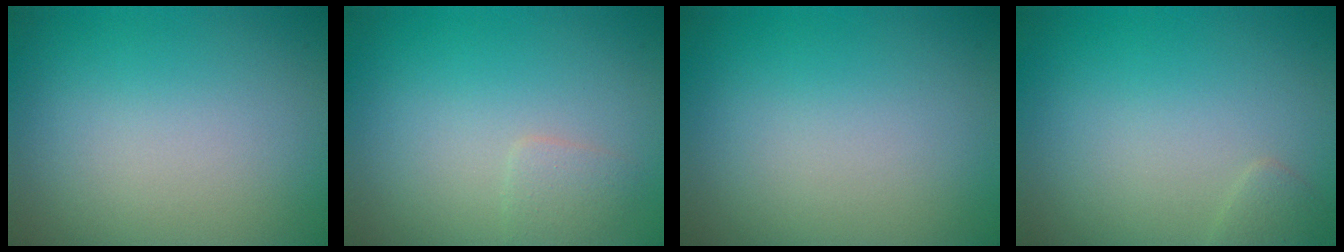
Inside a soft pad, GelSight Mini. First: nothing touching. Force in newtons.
{"total": 1.2, "press": 1.2, "slide": 0.0}
{"total": 0.0}
{"total": 0.8, "press": 0.8, "slide": 0.0}